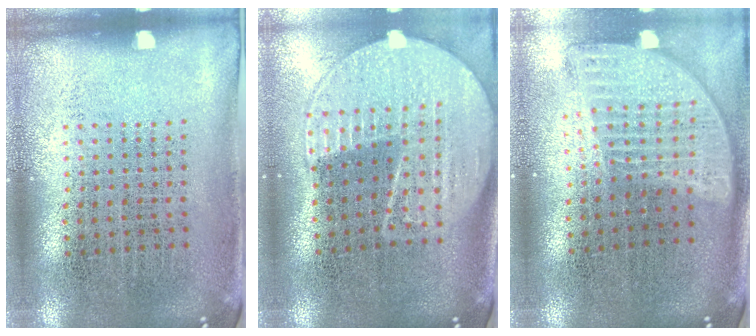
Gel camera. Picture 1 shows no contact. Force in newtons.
{"total": 2.2, "press": 1.9, "slide": 1.0}
{"total": 2.0, "press": 1.6, "slide": 1.1}